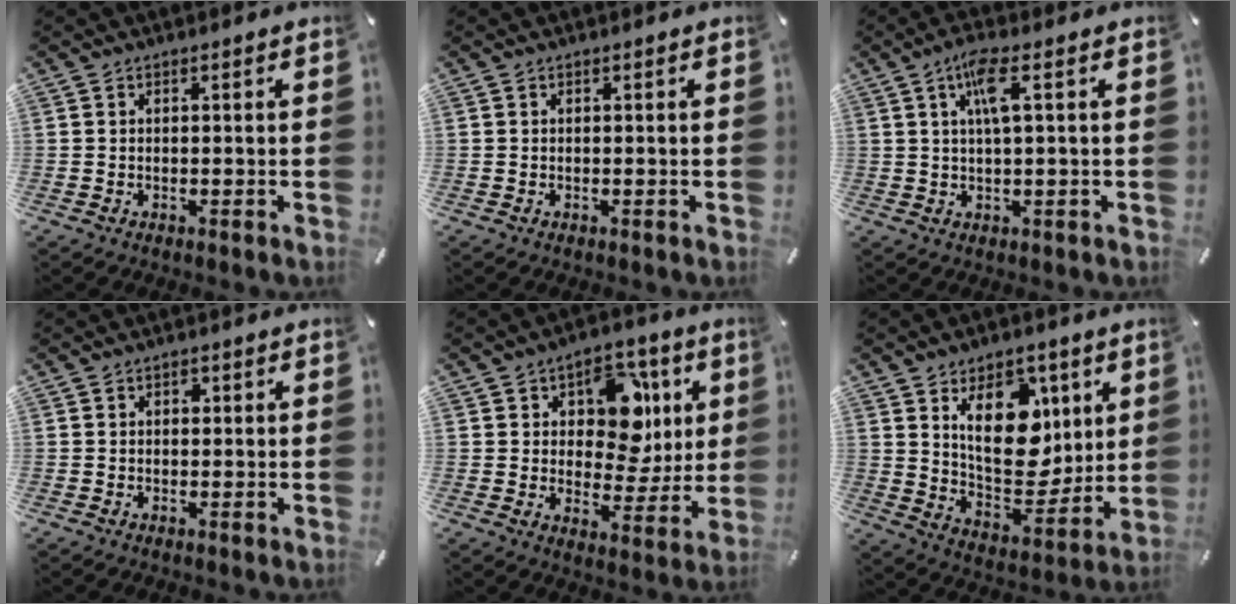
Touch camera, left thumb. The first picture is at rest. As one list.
[{"total": 0.0}, {"total": 6.4, "force": [1.9, 1.2, 6.0], "torque": [-0.121, 0.004, 0.030]}, {"total": 1.1, "force": [0.3, 0.9, 0.5], "torque": [-0.003, 0.002, 0.002]}, {"total": 14.7, "force": [5.3, 10.1, 9.3], "torque": [-0.116, -0.045, 0.094]}, {"total": 18.2, "force": [6.9, 11.6, 12.3], "torque": [-0.196, -0.039, 0.121]}]